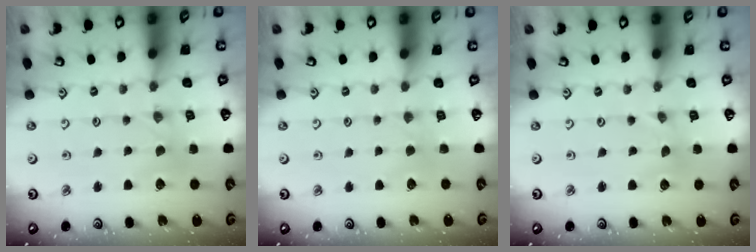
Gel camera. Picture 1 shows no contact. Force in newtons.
{"total": 1.8, "press": 1.8, "slide": 0.4}
{"total": 0.0}